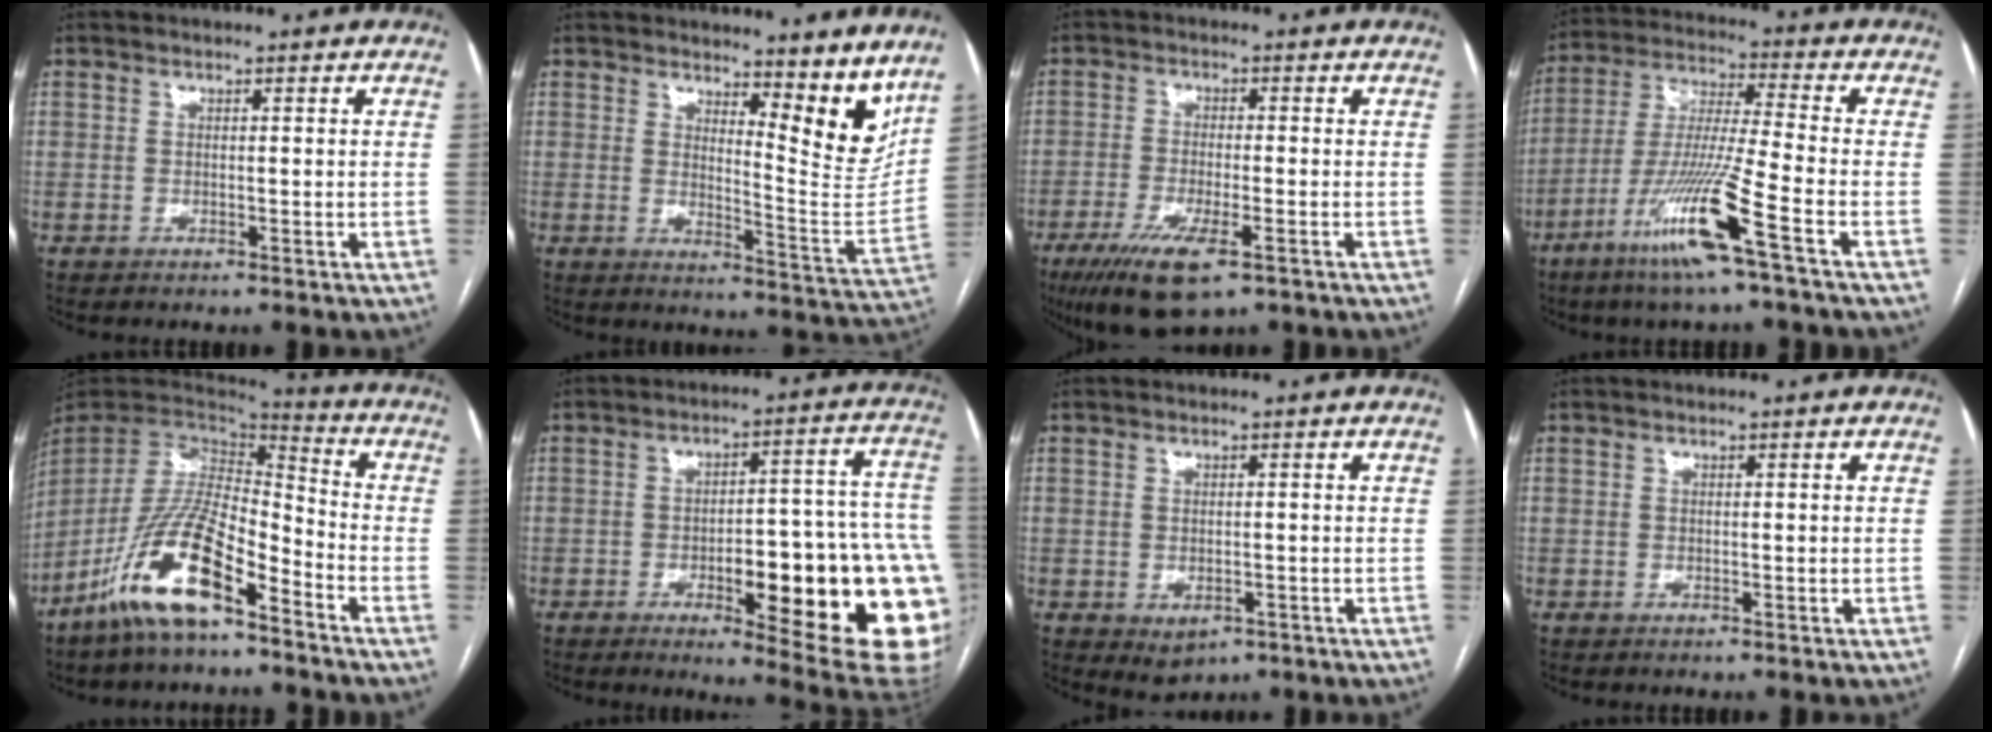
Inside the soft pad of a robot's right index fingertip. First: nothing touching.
{"total": 10.0, "force": [8.1, 1.9, 5.4], "torque": [-0.064, -0.038, 0.105]}
{"total": 9.6, "force": [-5.6, 2.2, 7.5], "torque": [-0.138, -0.023, -0.091]}
{"total": 13.9, "force": [-7.3, -1.4, 11.8], "torque": [-0.240, -0.029, -0.141]}
{"total": 15.2, "force": [-9.4, 4.0, 11.3], "torque": [-0.228, -0.001, -0.175]}
{"total": 24.8, "force": [-6.5, 5.0, 23.4], "torque": [-0.215, 0.015, -0.067]}
{"total": 2.9, "force": [-1.1, 2.1, 1.7], "torque": [-0.022, -0.003, -0.001]}
{"total": 0.0}